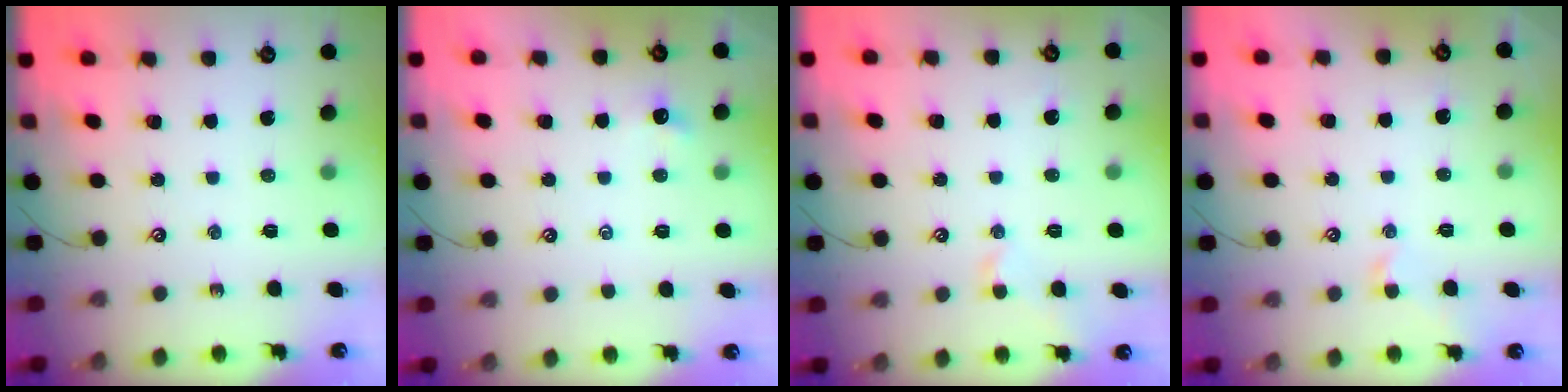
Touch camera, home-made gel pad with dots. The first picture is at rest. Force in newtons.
{"total": 0.0}
{"total": 0.7, "press": 0.7, "slide": 0.2}
{"total": 1.2, "press": 1.0, "slide": 0.6}